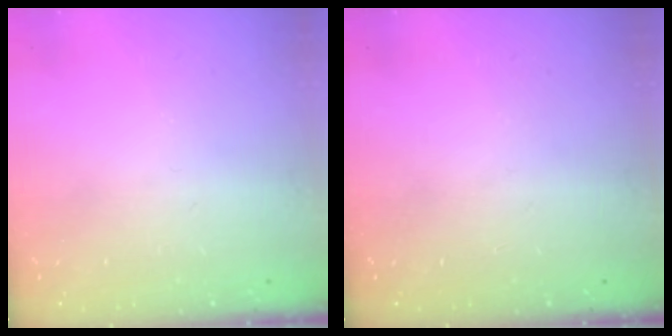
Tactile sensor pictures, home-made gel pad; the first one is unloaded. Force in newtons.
{"total": 0.0}